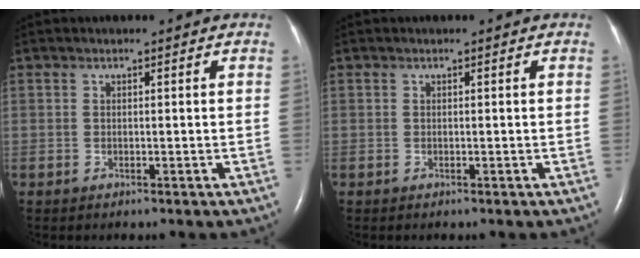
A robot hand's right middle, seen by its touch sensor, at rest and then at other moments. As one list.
[{"total": 0.0}]